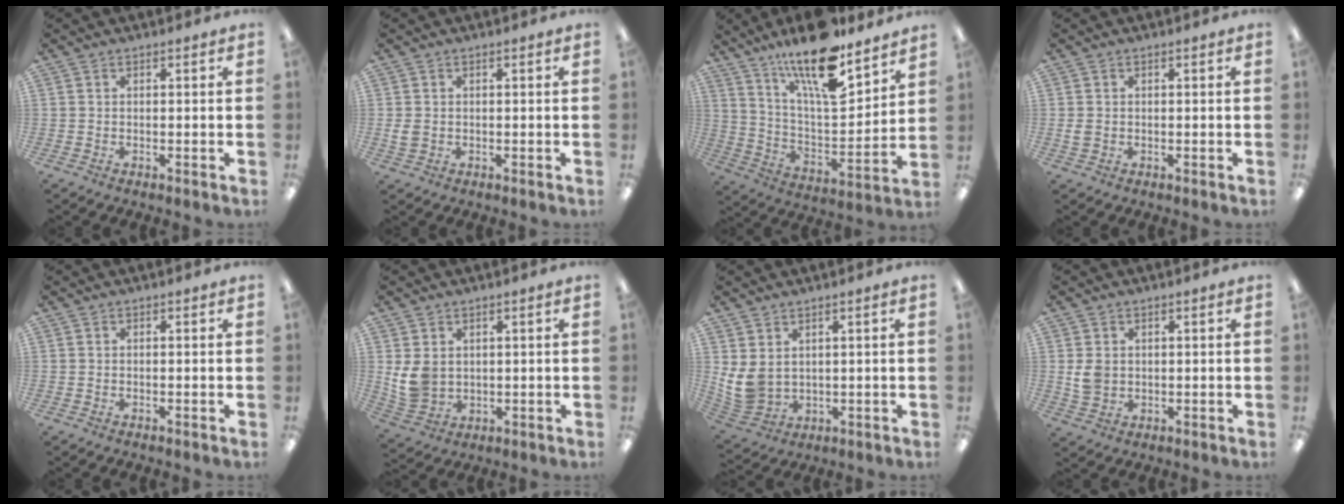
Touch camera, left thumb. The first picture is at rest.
{"total": 2.8, "force": [0.3, 2.3, 1.5], "torque": [-0.019, 0.003, 0.003]}
{"total": 18.9, "force": [14.3, 5.4, 11.1], "torque": [-0.194, -0.096, 0.242]}
{"total": 2.0, "force": [0.2, 1.6, 1.1], "torque": [-0.019, 0.006, 0.003]}
{"total": 0.0}
{"total": 7.1, "force": [1.8, 5.9, 3.5], "torque": [-0.084, 0.000, 0.037]}
{"total": 7.1, "force": [2.4, 5.4, 3.9], "torque": [-0.103, -0.010, 0.048]}
{"total": 4.8, "force": [0.9, 4.0, 2.4], "torque": [-0.045, 0.003, 0.017]}